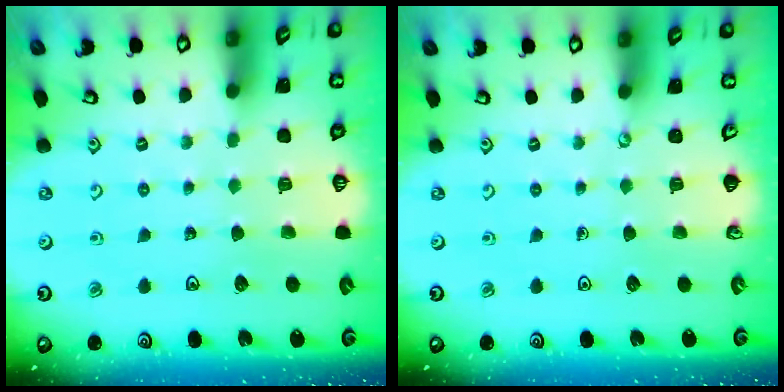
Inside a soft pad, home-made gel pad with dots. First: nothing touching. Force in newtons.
{"total": 0.0}